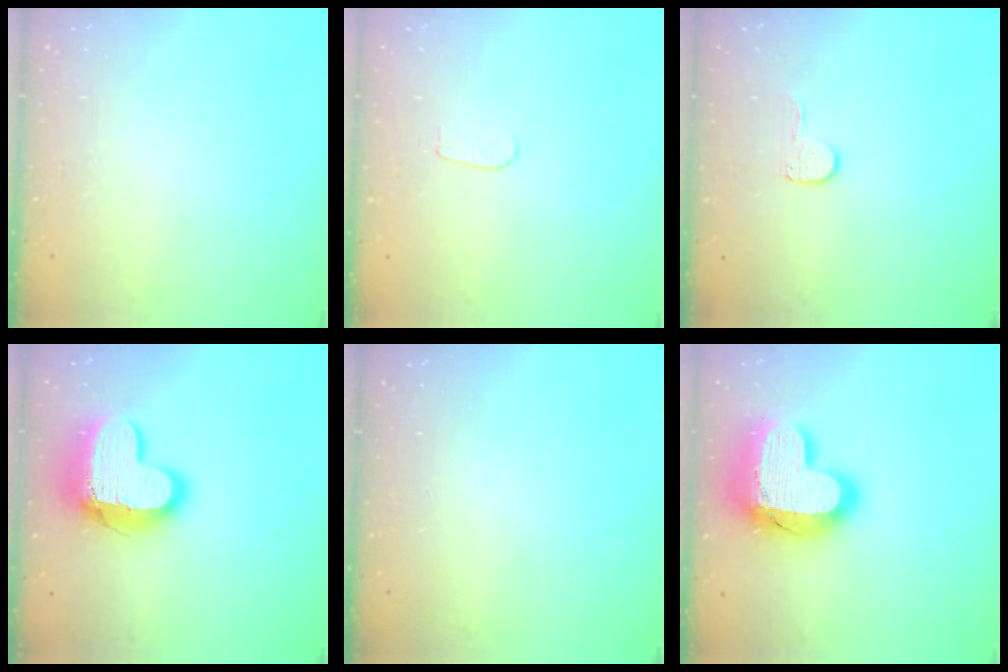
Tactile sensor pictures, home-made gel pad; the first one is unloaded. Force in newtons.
{"total": 3.1, "press": 3.1, "slide": 0.2}
{"total": 5.4, "press": 5.3, "slide": 0.5}
{"total": 17.4, "press": 17.3, "slide": 1.3}
{"total": 0.0}
{"total": 20.9, "press": 20.9, "slide": 1.8}